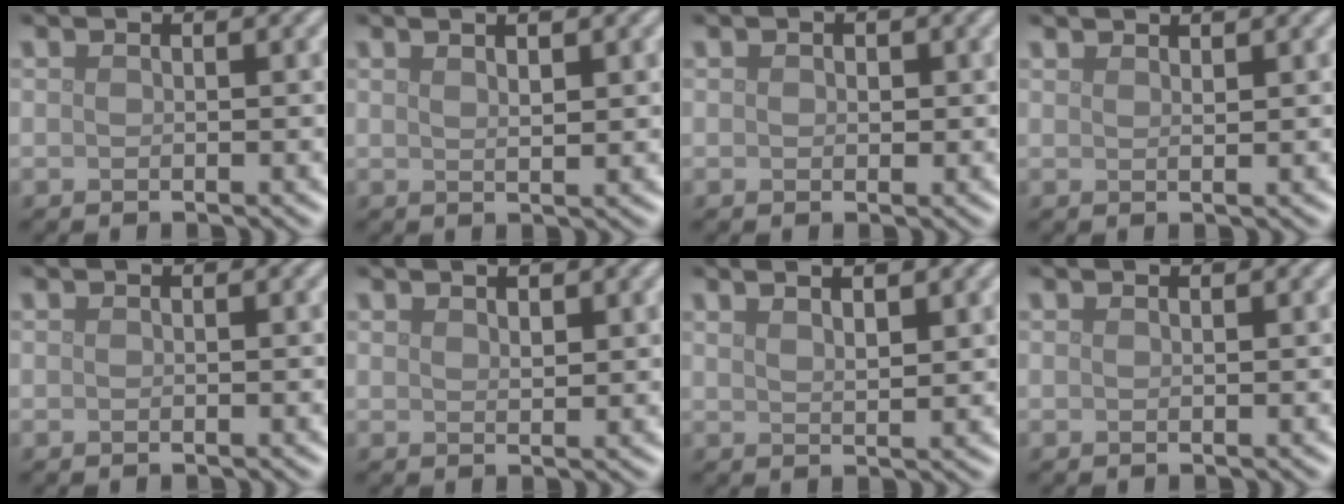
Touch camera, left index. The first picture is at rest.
{"total": 2.4, "force": [1.4, 0.7, 1.9], "torque": [-0.016, 0.004, 0.011]}
{"total": 0.7, "force": [0.2, 0.6, 0.4], "torque": [-0.006, -0.001, 0.000]}
{"total": 1.7, "force": [1.5, 0.3, 0.7], "torque": [-0.004, 0.001, 0.018]}
{"total": 0.0}
{"total": 1.4, "force": [1.0, 0.4, 0.9], "torque": [-0.016, 0.000, 0.019]}
{"total": 3.4, "force": [2.2, 1.0, 2.4], "torque": [-0.016, 0.006, 0.019]}
{"total": 0.0}